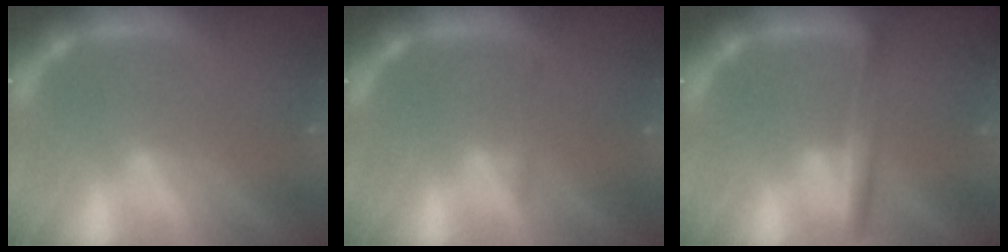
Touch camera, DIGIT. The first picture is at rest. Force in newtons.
{"total": 0.9}
{"total": 3.0}